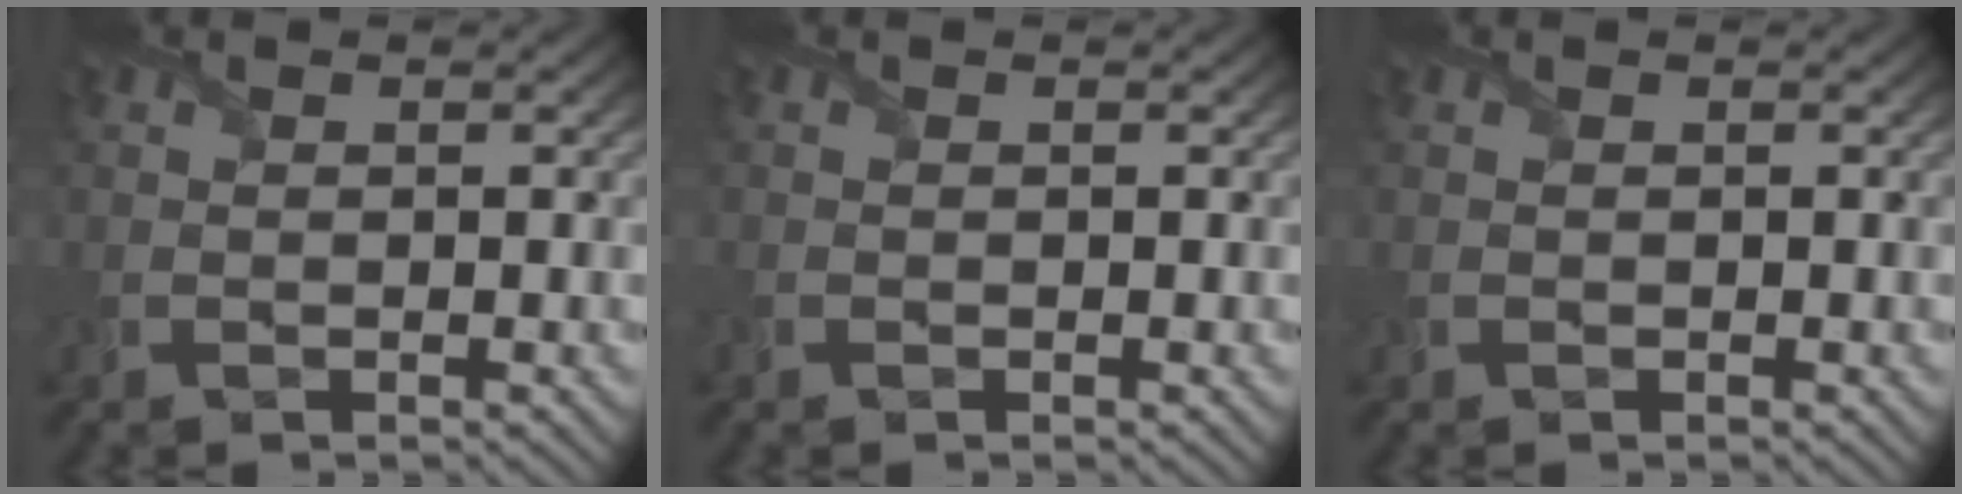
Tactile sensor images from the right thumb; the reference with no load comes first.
{"total": 0.0}
{"total": 0.0}